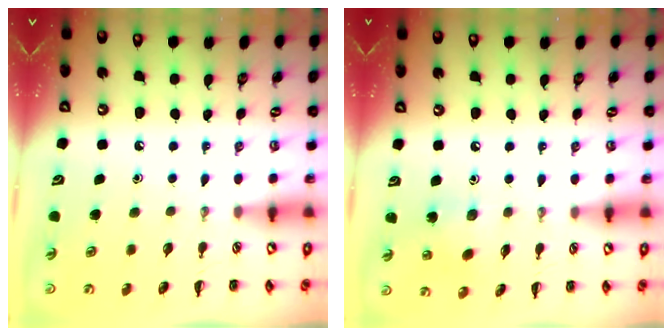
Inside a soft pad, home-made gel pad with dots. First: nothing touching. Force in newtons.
{"total": 4.6, "press": 4.5, "slide": 0.9}